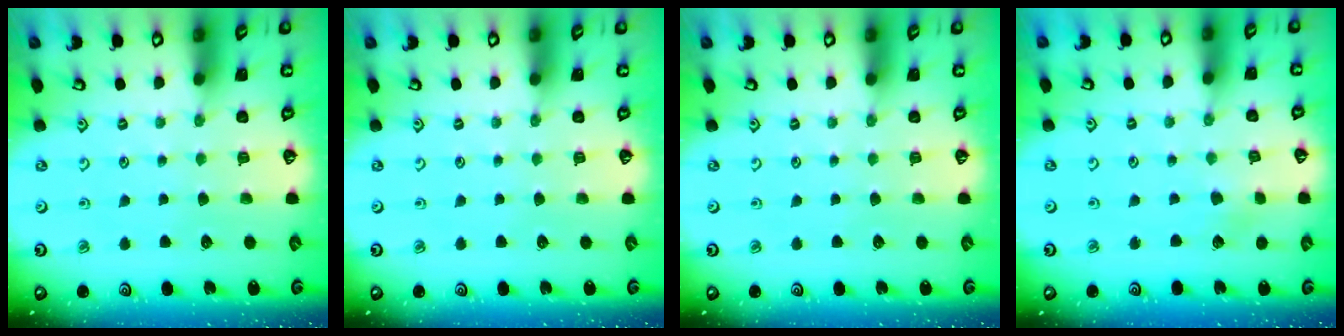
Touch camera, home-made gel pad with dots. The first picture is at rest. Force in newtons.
{"total": 0.0}
{"total": 0.0}
{"total": 1.6, "press": 1.6, "slide": 0.2}